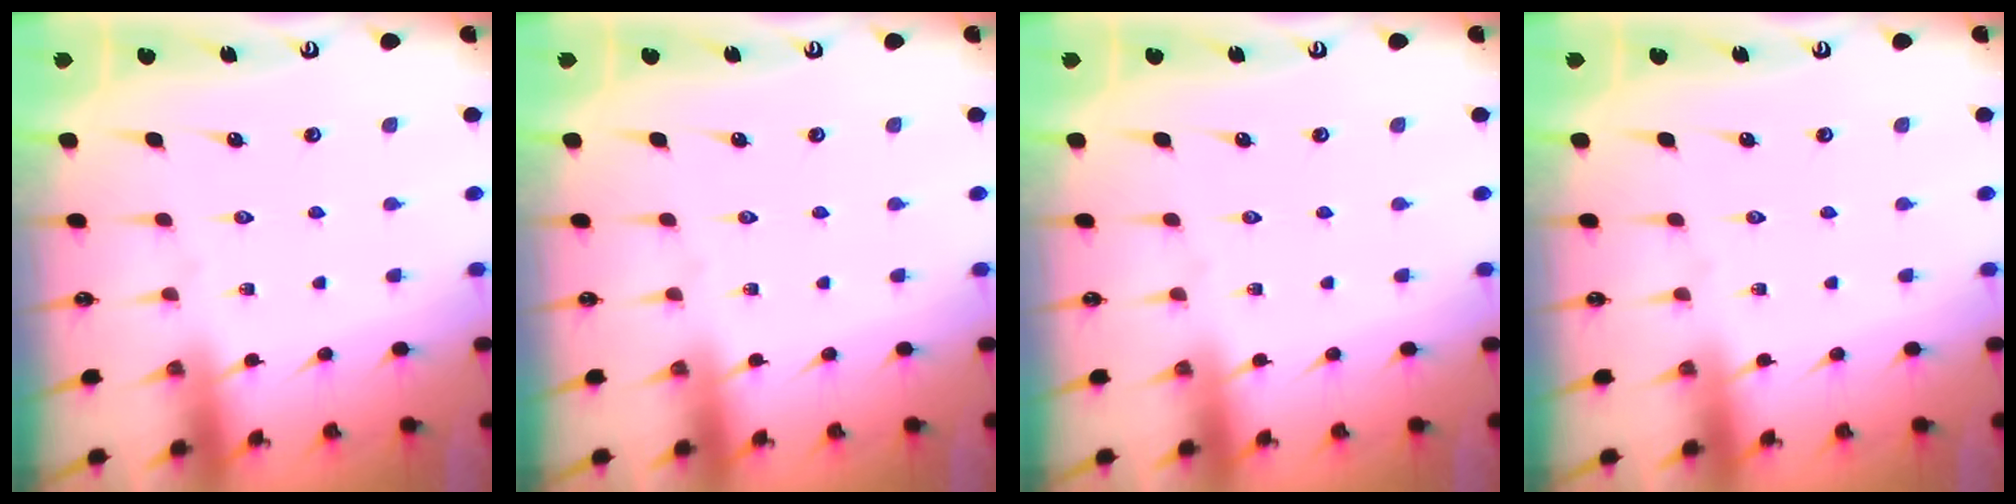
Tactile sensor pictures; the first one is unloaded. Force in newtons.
{"total": 0.0}
{"total": 0.0}
{"total": 0.0}